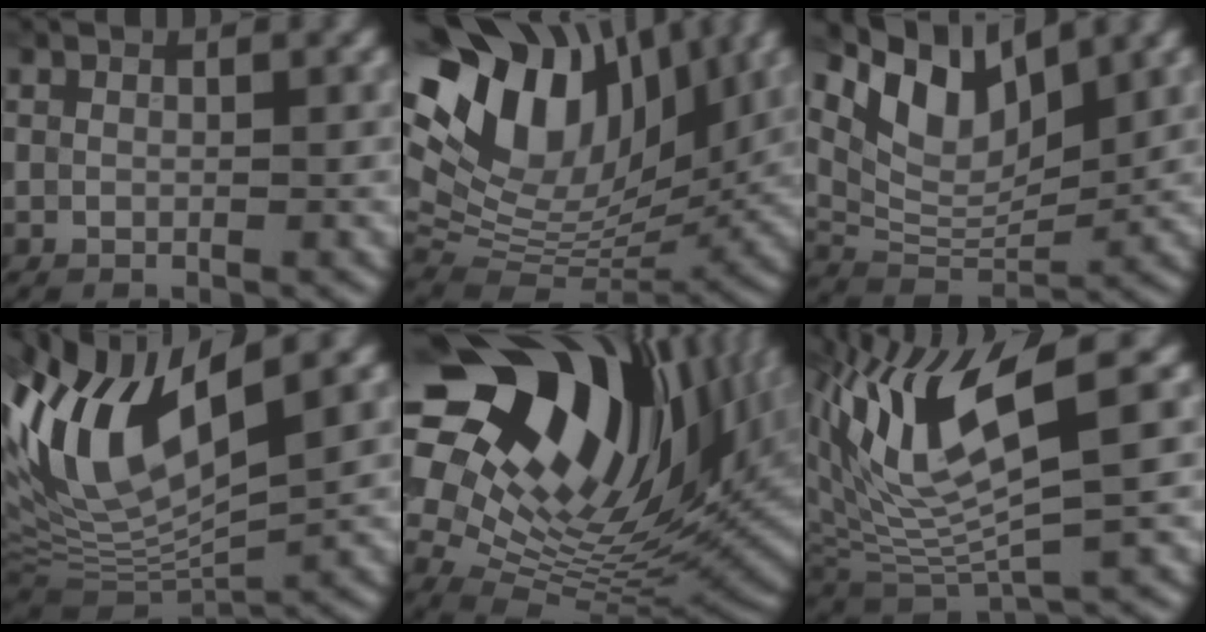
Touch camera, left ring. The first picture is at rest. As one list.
[{"total": 15.9, "force": [7.0, 9.2, 10.9], "torque": [-0.208, 0.040, 0.119]}, {"total": 7.1, "force": [4.6, 3.1, 4.5], "torque": [-0.083, 0.000, 0.082]}, {"total": 12.4, "force": [3.5, 5.1, 10.7], "torque": [-0.226, 0.005, 0.058]}, {"total": 20.1, "force": [8.9, 11.5, 13.9], "torque": [-0.225, 0.011, 0.167]}, {"total": 9.4, "force": [4.3, 2.7, 8.0], "torque": [-0.167, -0.004, 0.087]}]